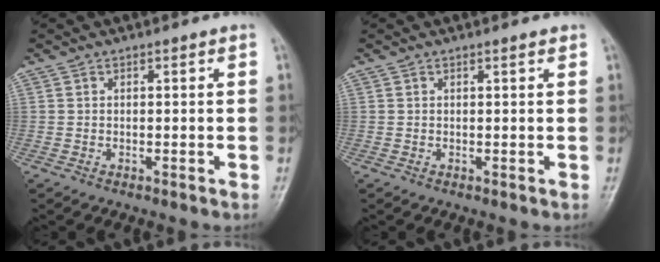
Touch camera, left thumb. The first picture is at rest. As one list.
[{"total": 0.8, "force": [0.6, 0.1, 0.6], "torque": [-0.007, 0.000, 0.008]}]